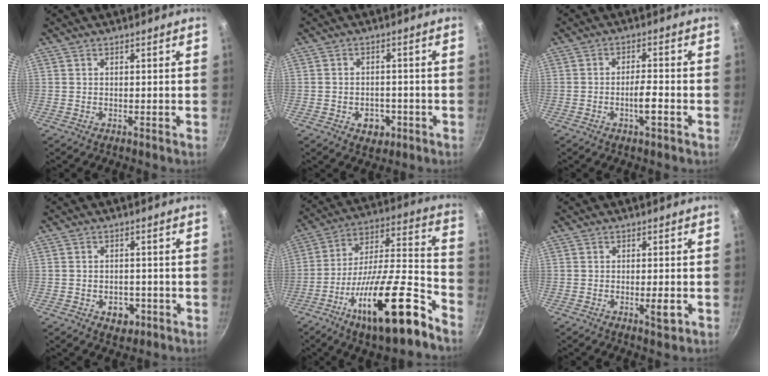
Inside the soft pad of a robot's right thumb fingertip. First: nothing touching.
{"total": 4.9, "force": [-1.9, 3.7, 2.7], "torque": [-0.025, 0.014, -0.019]}
{"total": 4.4, "force": [-1.9, 1.0, 3.8], "torque": [-0.063, 0.017, -0.032]}
{"total": 5.0, "force": [-1.9, 3.6, 2.9], "torque": [-0.027, 0.013, -0.018]}
{"total": 24.4, "force": [-13.2, 6.8, 19.4], "torque": [-0.277, 0.076, -0.226]}
{"total": 3.5, "force": [-1.2, 1.0, 3.1], "torque": [-0.047, 0.007, -0.015]}